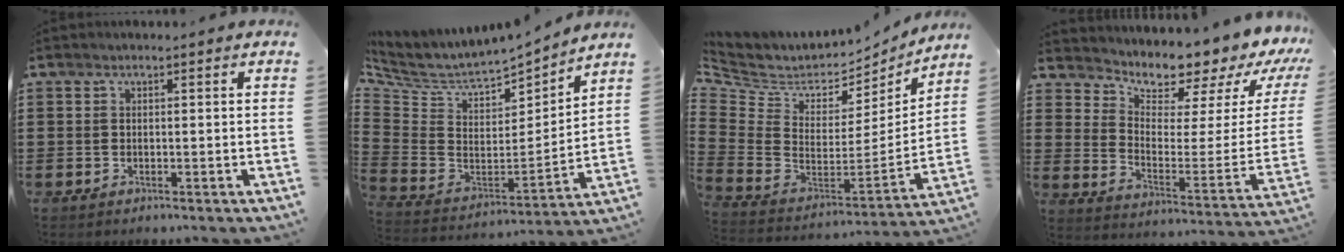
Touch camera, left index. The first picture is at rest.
{"total": 4.7, "force": [4.2, 1.6, 1.4], "torque": [-0.057, -0.048, 0.068]}
{"total": 4.3, "force": [3.3, 2.7, 0.4], "torque": [-0.043, -0.045, 0.057]}
{"total": 6.5, "force": [6.3, 1.5, 0.2], "torque": [-0.022, -0.080, 0.103]}